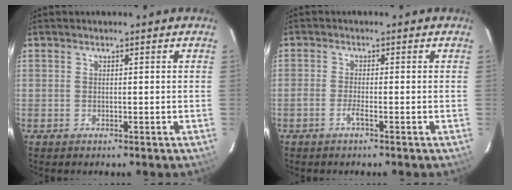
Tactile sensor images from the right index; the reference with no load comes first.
{"total": 1.8, "force": [-1.1, 0.0, 1.4], "torque": [-0.037, 0.000, -0.026]}